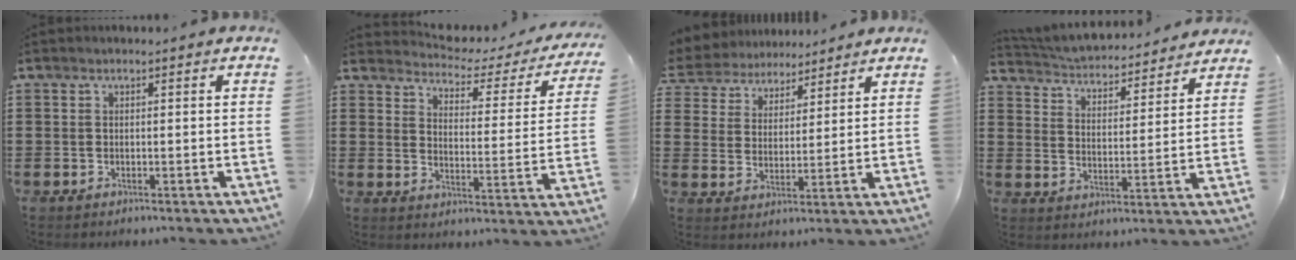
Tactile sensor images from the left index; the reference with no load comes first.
{"total": 2.7, "force": [2.6, 0.5, 0.5], "torque": [-0.033, -0.027, 0.035]}
{"total": 5.4, "force": [5.1, 1.8, 0.2], "torque": [-0.034, -0.024, 0.090]}
{"total": 4.0, "force": [4.0, 0.1, 0.2], "torque": [-0.027, -0.034, 0.063]}